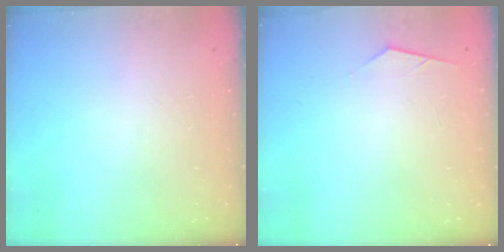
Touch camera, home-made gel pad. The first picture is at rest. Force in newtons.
{"total": 3.9, "press": 3.9, "slide": 0.6}